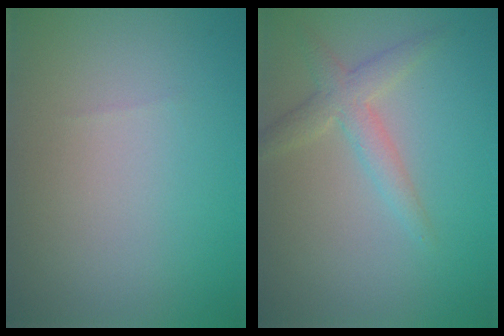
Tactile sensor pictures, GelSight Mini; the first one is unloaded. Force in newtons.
{"total": 2.5, "press": 2.5, "slide": 0.1}